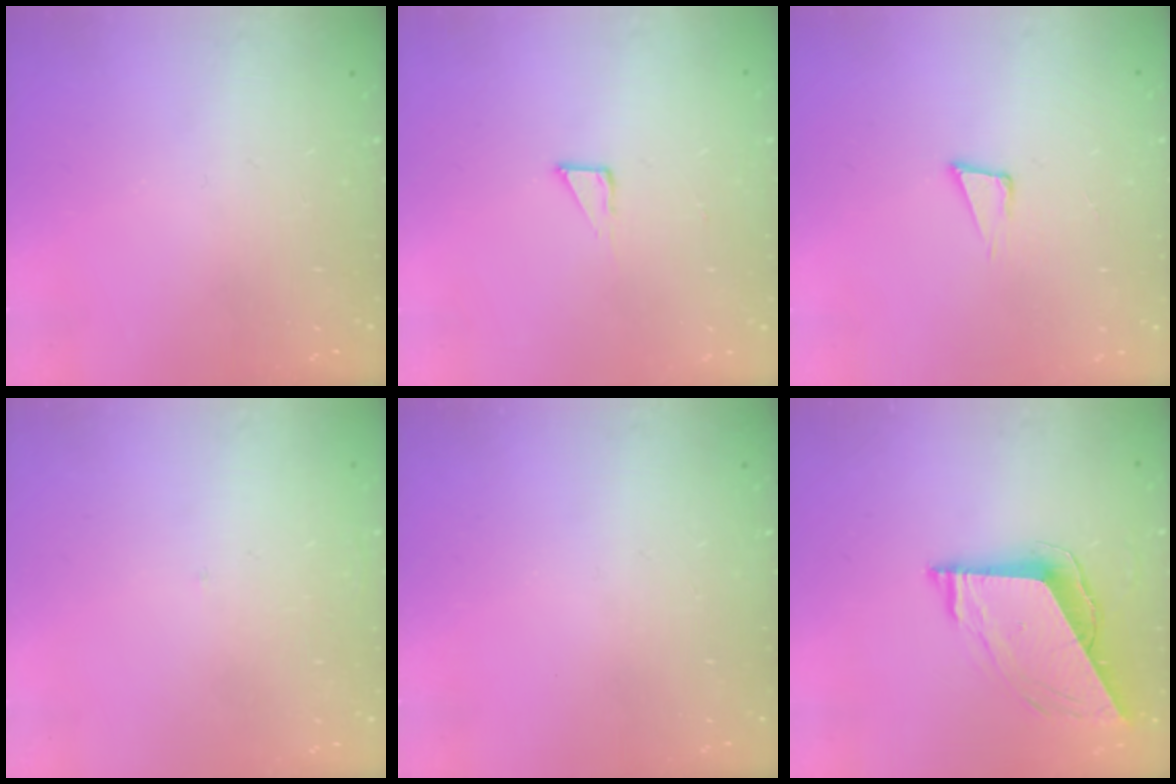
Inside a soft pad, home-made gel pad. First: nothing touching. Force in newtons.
{"total": 2.6, "press": 2.6, "slide": 0.1}
{"total": 3.9, "press": 2.6, "slide": 2.9}
{"total": 1.7, "press": 1.6, "slide": 0.1}
{"total": 0.0}
{"total": 8.9, "press": 8.9, "slide": 1.2}